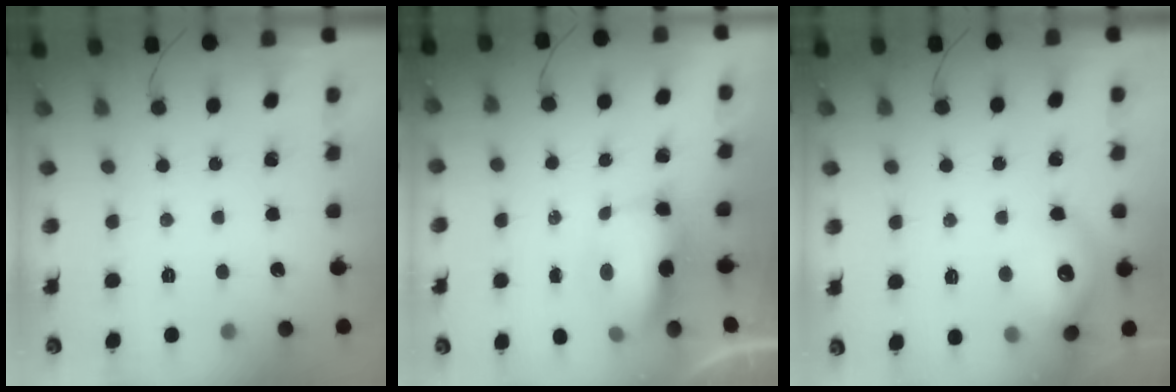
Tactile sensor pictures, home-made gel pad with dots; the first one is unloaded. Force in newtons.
{"total": 8.8, "press": 8.7, "slide": 1.4}
{"total": 15.0, "press": 14.9, "slide": 1.2}